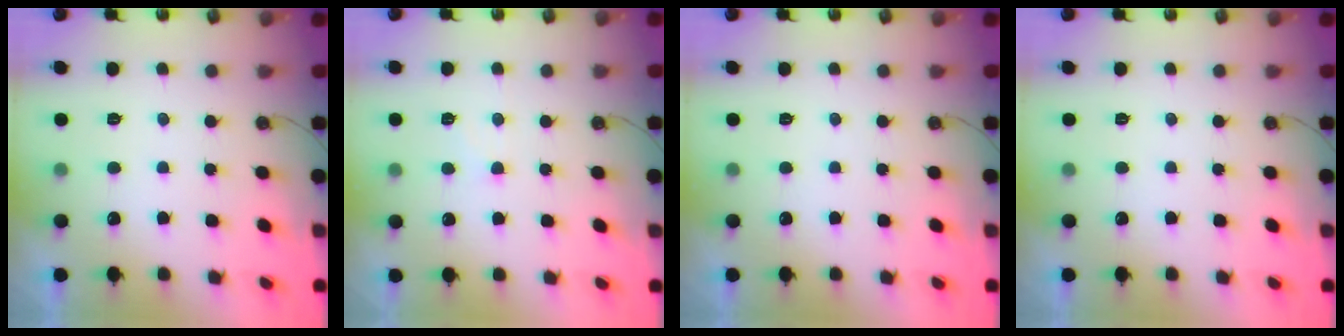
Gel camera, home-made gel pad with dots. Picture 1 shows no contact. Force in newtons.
{"total": 5.5, "press": 5.5, "slide": 0.7}
{"total": 0.0}
{"total": 0.0}